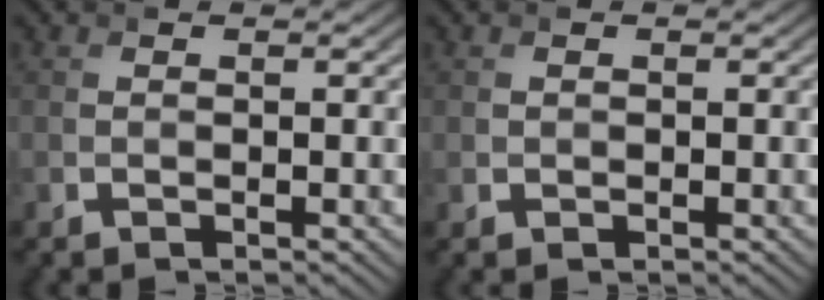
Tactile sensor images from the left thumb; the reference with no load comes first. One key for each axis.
{"total": 0.5, "fx": 0.0, "fy": 0.5, "fz": -0.1, "tx": 0.007, "ty": 0.000, "tz": 0.000}